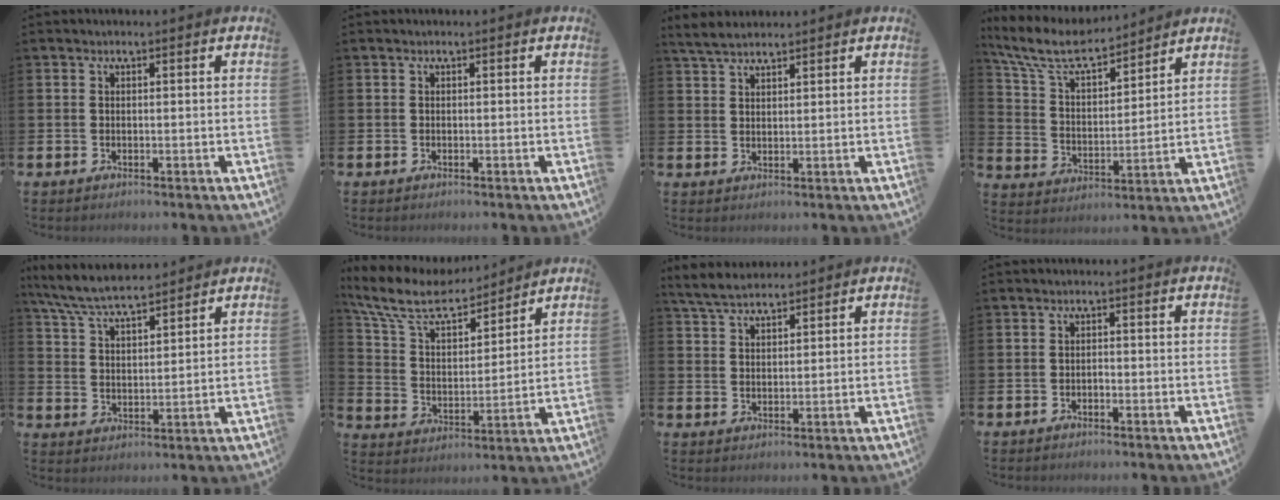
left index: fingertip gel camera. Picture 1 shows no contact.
{"total": 0.0}
{"total": 3.3, "force": [3.1, 0.7, 1.0], "torque": [-0.025, -0.006, 0.057]}
{"total": 8.8, "force": [7.8, 2.1, 3.4], "torque": [-0.106, -0.043, 0.139]}
{"total": 7.1, "force": [6.7, 0.9, 2.2], "torque": [-0.071, -0.028, 0.121]}
{"total": 10.3, "force": [8.9, 3.0, 4.1], "torque": [-0.125, -0.049, 0.159]}
{"total": 4.5, "force": [4.2, 0.8, 1.3], "torque": [-0.042, -0.010, 0.080]}
{"total": 0.7, "force": [-0.6, 0.4, 0.2], "torque": [-0.004, -0.001, -0.012]}